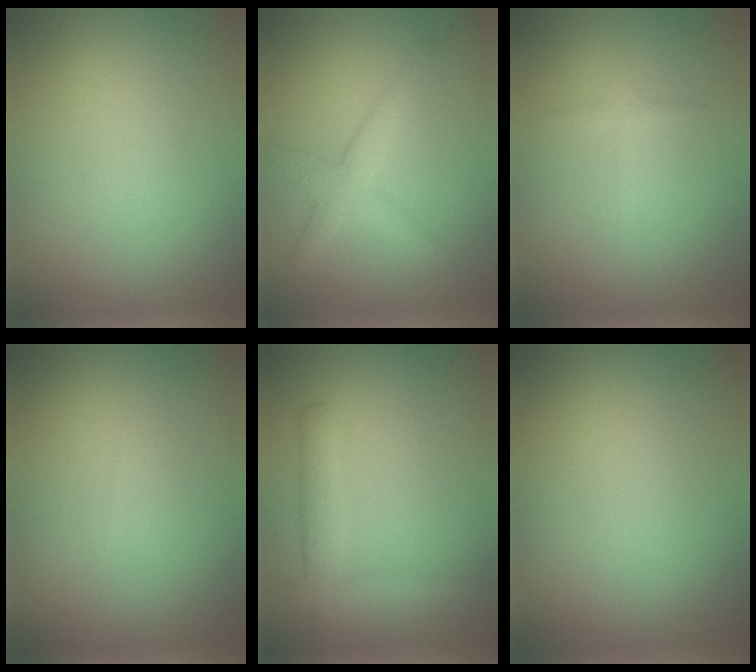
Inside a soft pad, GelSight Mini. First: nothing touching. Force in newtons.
{"total": 2.2, "press": 2.2, "slide": 0.2}
{"total": 1.0, "press": 1.0, "slide": 0.1}
{"total": 0.0}
{"total": 2.9, "press": 2.9, "slide": 0.2}
{"total": 0.0}